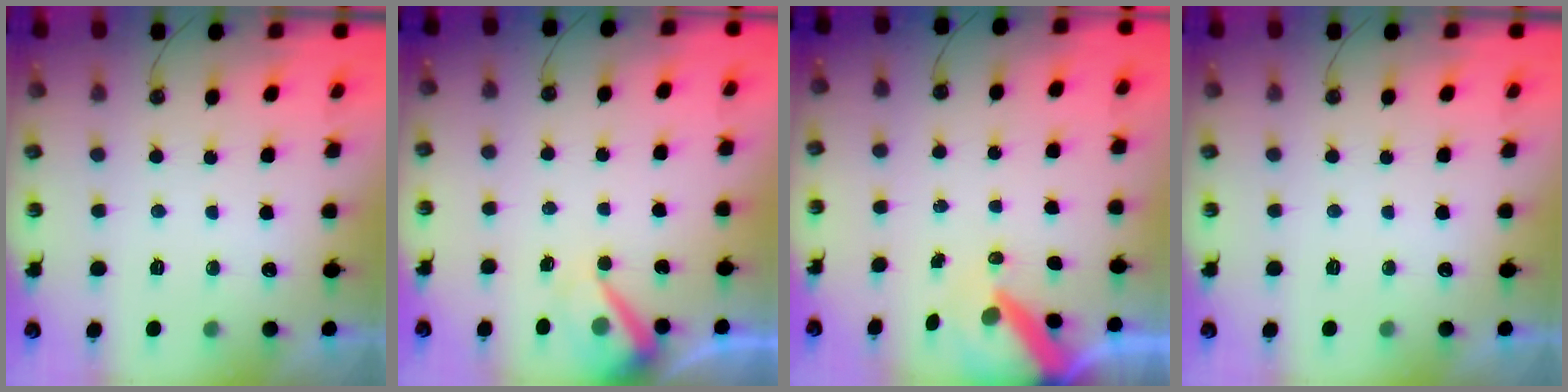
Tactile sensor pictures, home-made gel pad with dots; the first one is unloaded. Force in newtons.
{"total": 7.9, "press": 7.9, "slide": 0.8}
{"total": 8.5, "press": 8.4, "slide": 0.8}
{"total": 0.0}